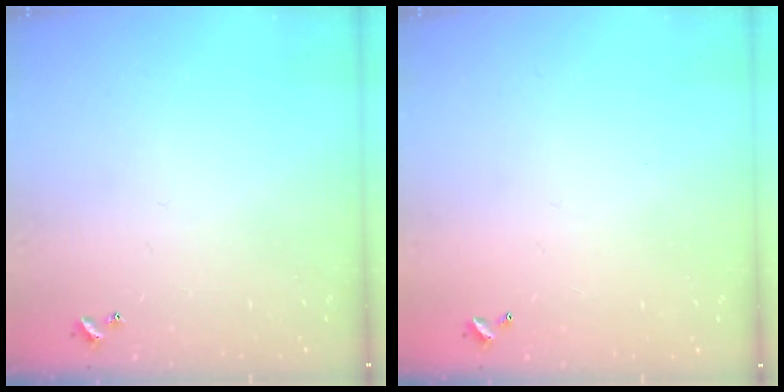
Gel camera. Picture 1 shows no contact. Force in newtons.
{"total": 2.7, "press": 2.7, "slide": 0.1}